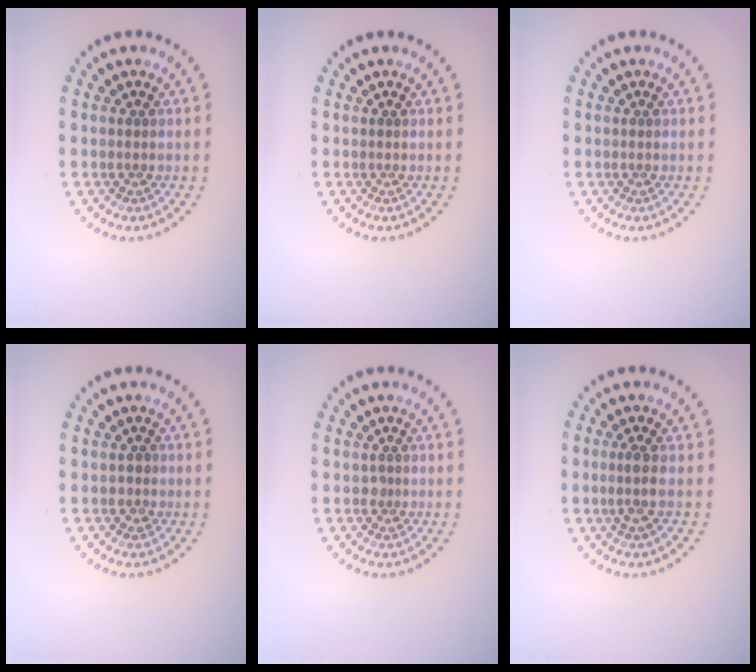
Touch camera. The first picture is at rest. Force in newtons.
{"total": 0.0}
{"total": 0.0}
{"total": 0.9, "press": 0.9, "slide": 0.2}
{"total": 0.6, "press": 0.4, "slide": 0.4}
{"total": 1.5, "press": 1.2, "slide": 0.8}